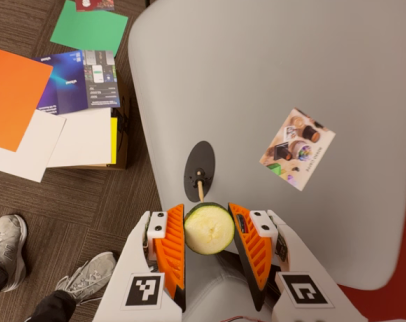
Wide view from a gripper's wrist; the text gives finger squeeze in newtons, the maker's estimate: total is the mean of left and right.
{"total": 9.2, "left": 9.5, "right": 8.9}